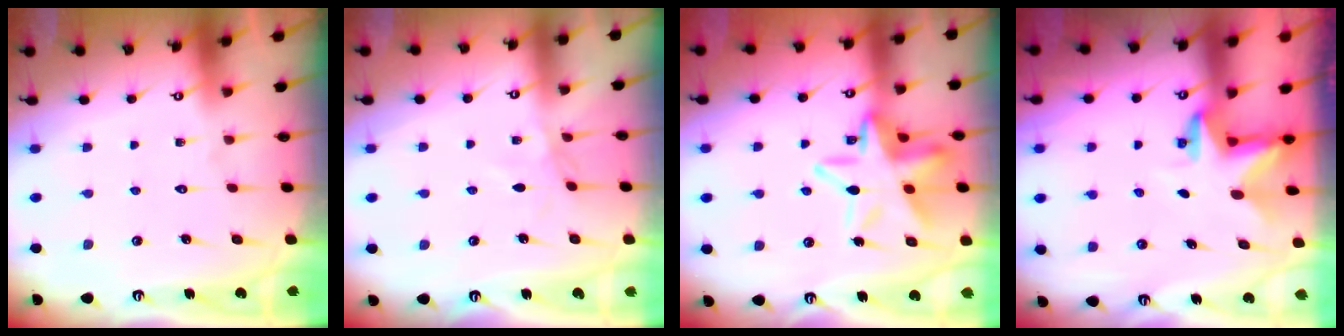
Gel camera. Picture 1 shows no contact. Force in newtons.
{"total": 3.4, "press": 3.4, "slide": 0.3}
{"total": 15.1, "press": 15.0, "slide": 1.5}
{"total": 2.7, "press": 2.7, "slide": 0.3}